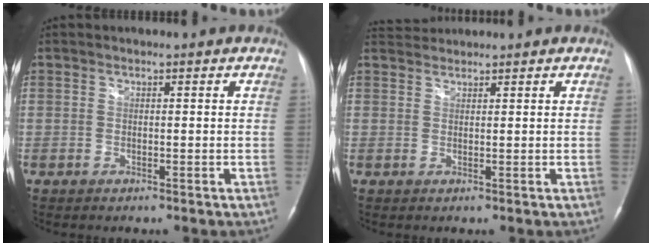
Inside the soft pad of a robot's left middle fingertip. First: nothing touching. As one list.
[{"total": 2.3, "force": [2.2, -0.1, -0.4], "torque": [-0.005, 0.014, 0.050]}]